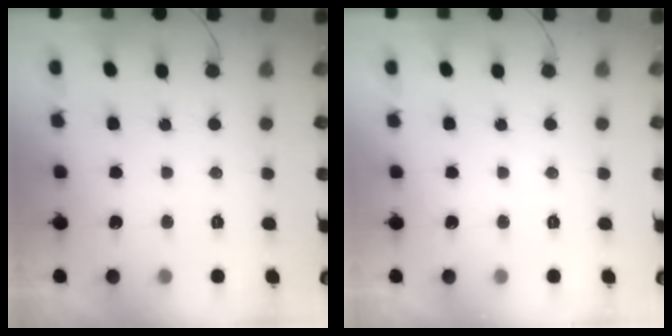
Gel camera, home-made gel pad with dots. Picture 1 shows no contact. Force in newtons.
{"total": 0.0}